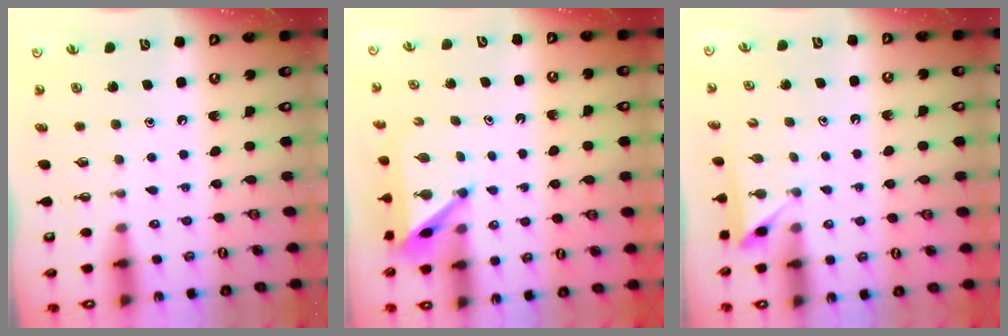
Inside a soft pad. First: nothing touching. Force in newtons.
{"total": 4.9, "press": 4.9, "slide": 0.1}
{"total": 2.5, "press": 2.5, "slide": 0.3}